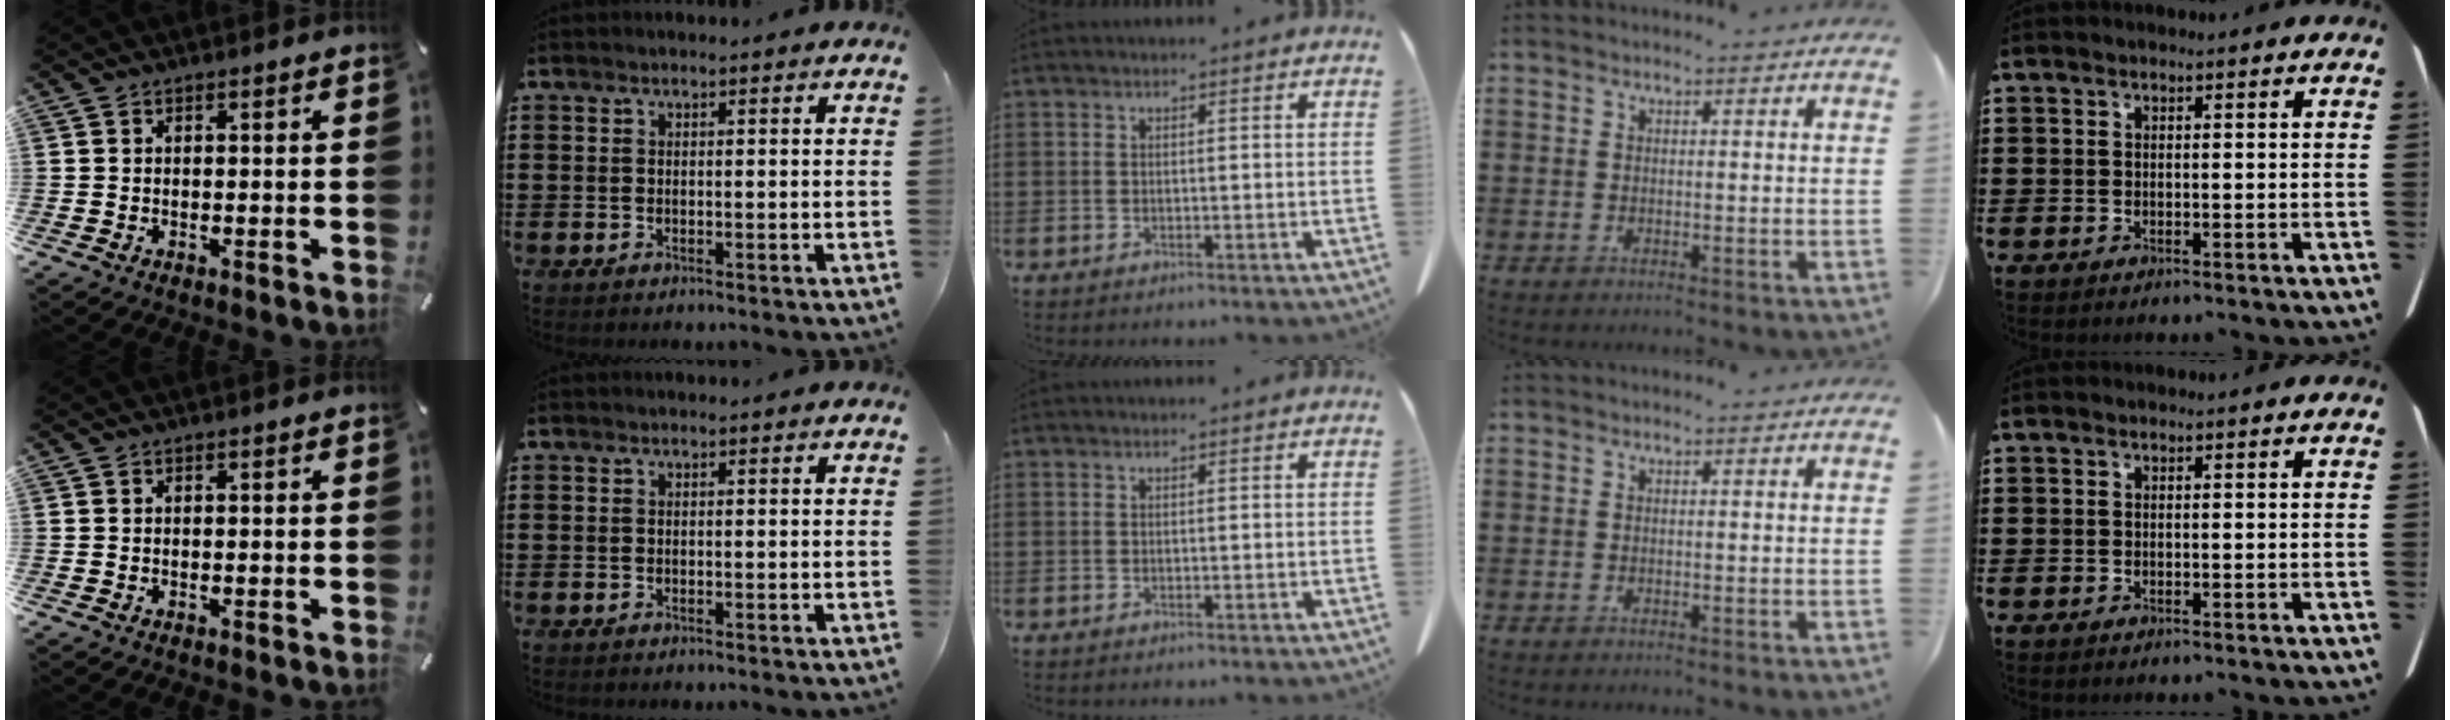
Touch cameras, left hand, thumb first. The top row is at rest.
{}